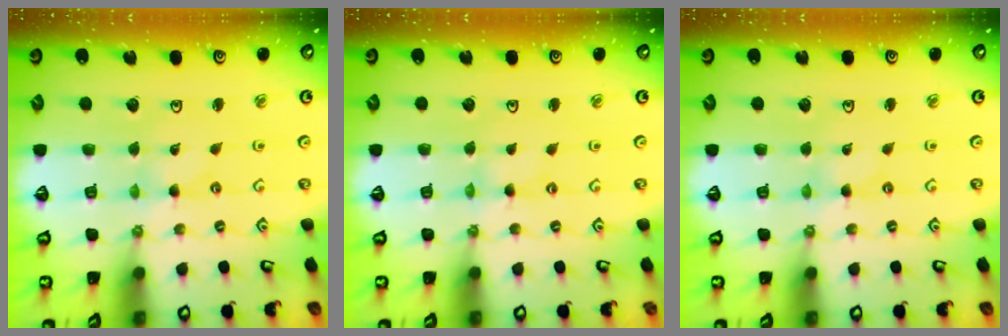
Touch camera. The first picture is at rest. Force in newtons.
{"total": 0.0}
{"total": 0.0}